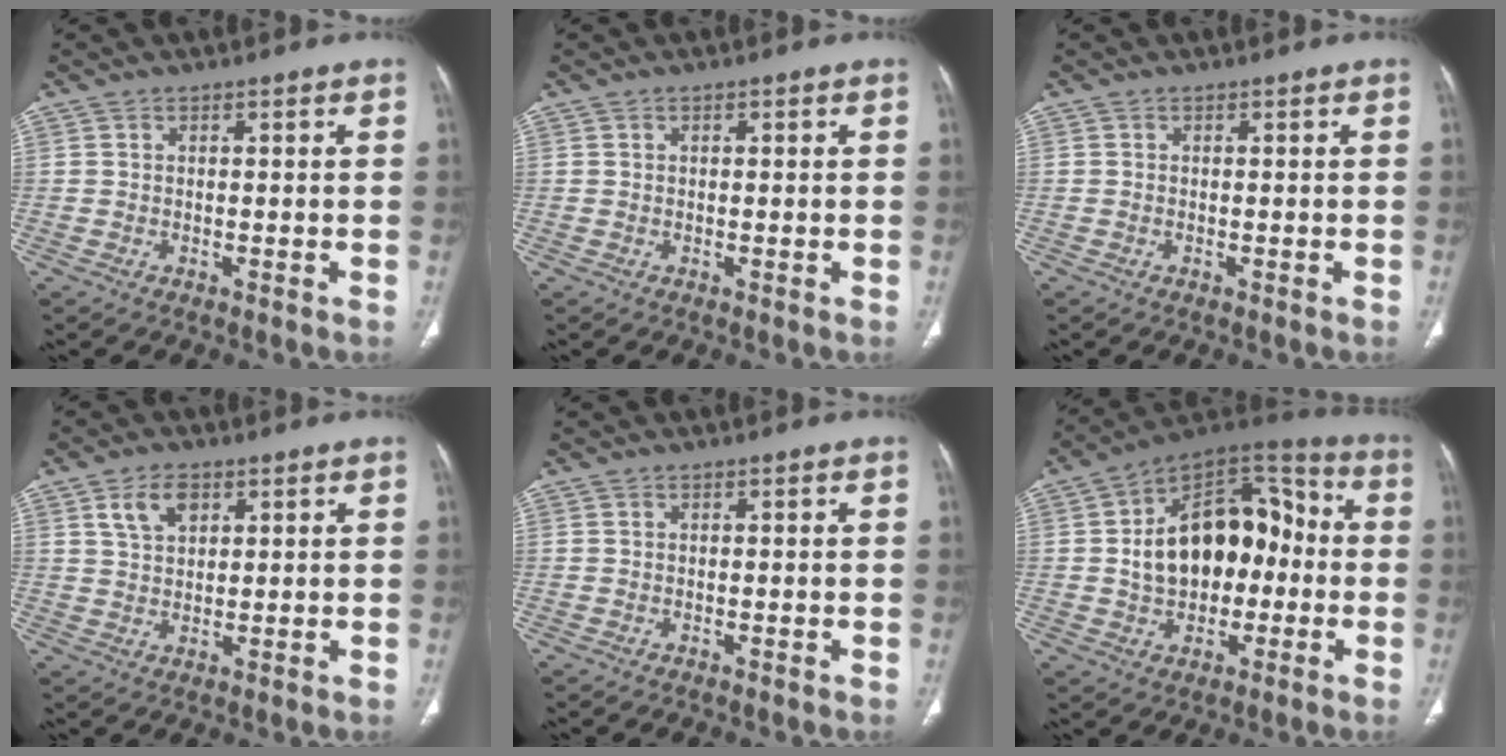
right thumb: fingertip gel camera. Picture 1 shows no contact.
{"total": 0.6, "force": [0.2, 0.3, 0.5], "torque": [-0.007, 0.001, 0.004]}
{"total": 0.0}
{"total": 5.6, "force": [2.7, 3.4, 3.5], "torque": [-0.052, -0.008, 0.053]}
{"total": 0.0}
{"total": 19.7, "force": [-0.2, 13.0, 14.9], "torque": [-0.195, 0.045, -0.005]}